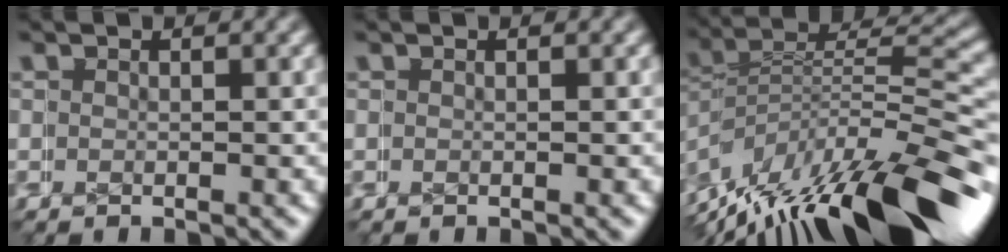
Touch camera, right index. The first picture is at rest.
{"total": 0.0}
{"total": 12.5, "force": [-6.1, 5.5, 9.4], "torque": [-0.165, -0.025, -0.075]}